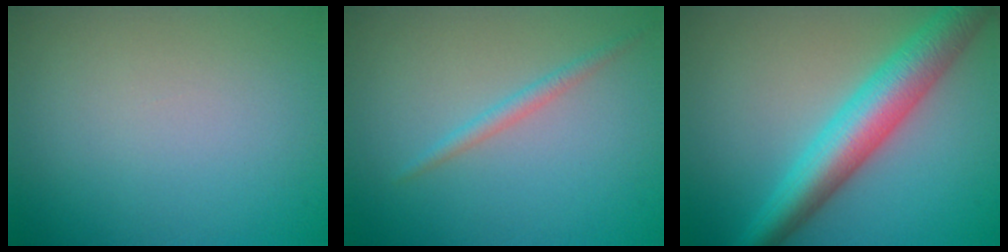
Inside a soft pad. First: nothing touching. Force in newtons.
{"total": 1.3, "press": 1.3, "slide": 0.0}
{"total": 7.2, "press": 7.2, "slide": 0.1}